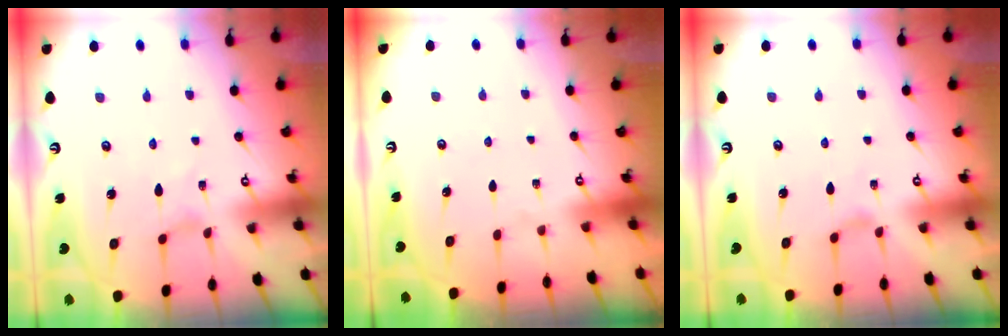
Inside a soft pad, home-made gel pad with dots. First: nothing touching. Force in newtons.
{"total": 0.0}
{"total": 1.7, "press": 1.6, "slide": 0.4}